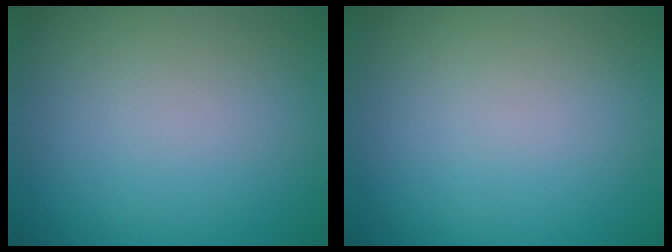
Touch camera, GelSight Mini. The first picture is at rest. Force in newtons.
{"total": 0.0}